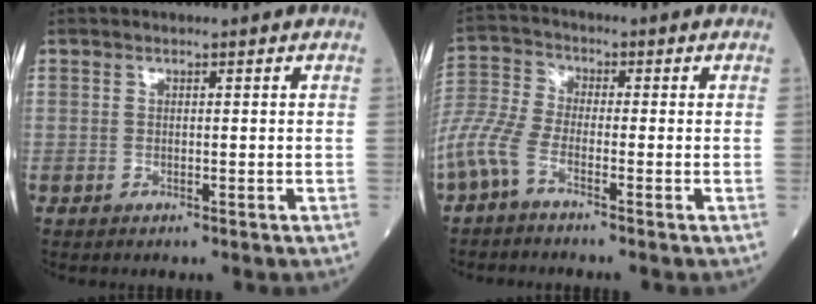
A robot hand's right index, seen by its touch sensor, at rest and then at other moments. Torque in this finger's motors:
{"motor_torque": [0.15, -0.23, 0.46, 0.11]}